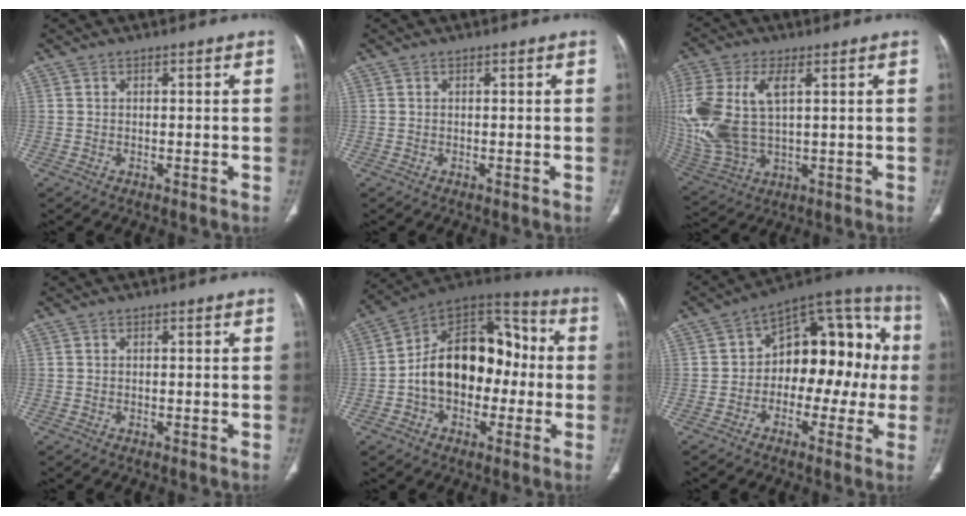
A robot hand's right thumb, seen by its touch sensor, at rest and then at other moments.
{"total": 0.0}
{"total": 18.6, "force": [3.2, 10.1, 15.3], "torque": [-0.373, -0.004, 0.069]}
{"total": 0.0}
{"total": 20.0, "force": [-1.6, 13.5, 14.8], "torque": [-0.195, 0.054, -0.031]}
{"total": 17.9, "force": [-0.4, 11.1, 14.0], "torque": [-0.129, 0.058, -0.017]}